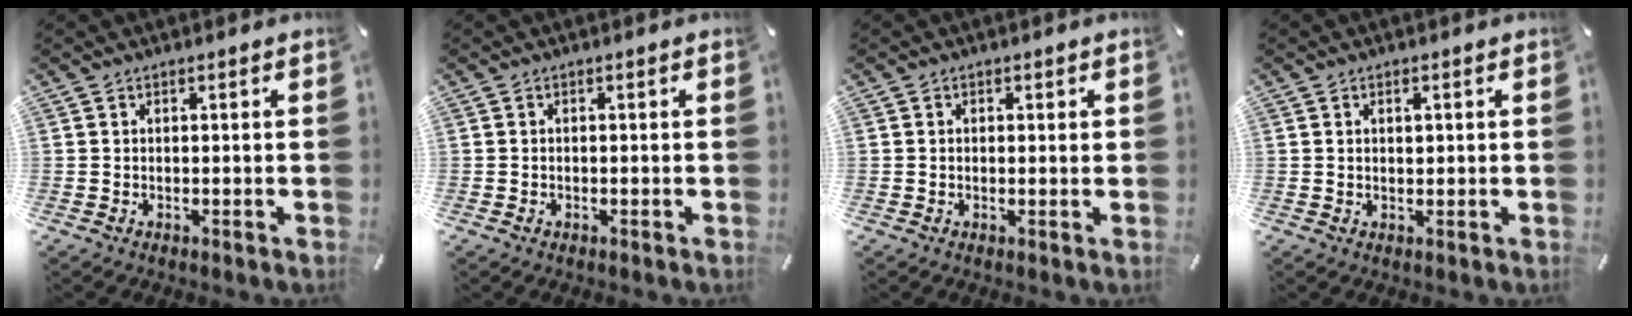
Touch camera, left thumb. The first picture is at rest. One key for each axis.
{"total": 0.5, "fx": -0.3, "fy": 0.4, "fz": 0.3, "tx": -0.004, "ty": 0.002, "tz": -0.007}
{"total": 1.0, "fx": 0.1, "fy": 0.7, "fz": 0.7, "tx": -0.014, "ty": 0.005, "tz": 0.000}
{"total": 1.2, "fx": 0.3, "fy": 0.8, "fz": 0.9, "tx": -0.011, "ty": -0.001, "tz": 0.003}